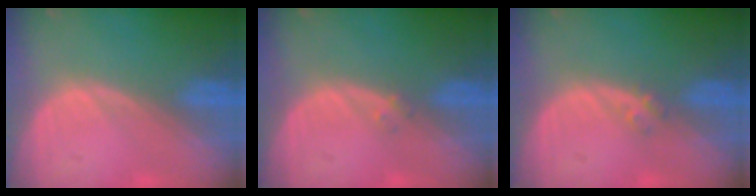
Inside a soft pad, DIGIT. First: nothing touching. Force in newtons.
{"total": 1.0, "press": 0.9, "slide": 0.4}
{"total": 1.4, "press": 1.2, "slide": 0.7}